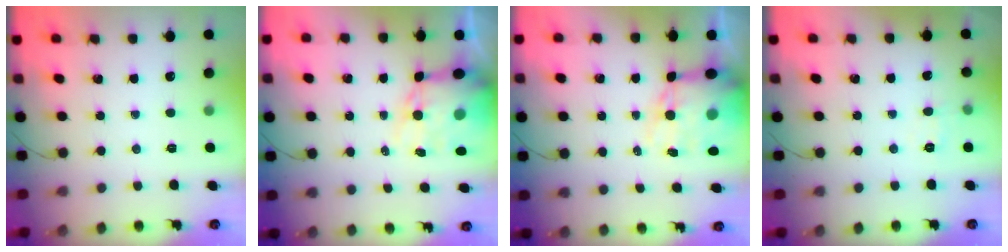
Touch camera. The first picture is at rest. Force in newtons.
{"total": 14.6, "press": 14.1, "slide": 3.6}
{"total": 14.3, "press": 13.8, "slide": 3.7}
{"total": 6.5, "press": 6.4, "slide": 1.4}